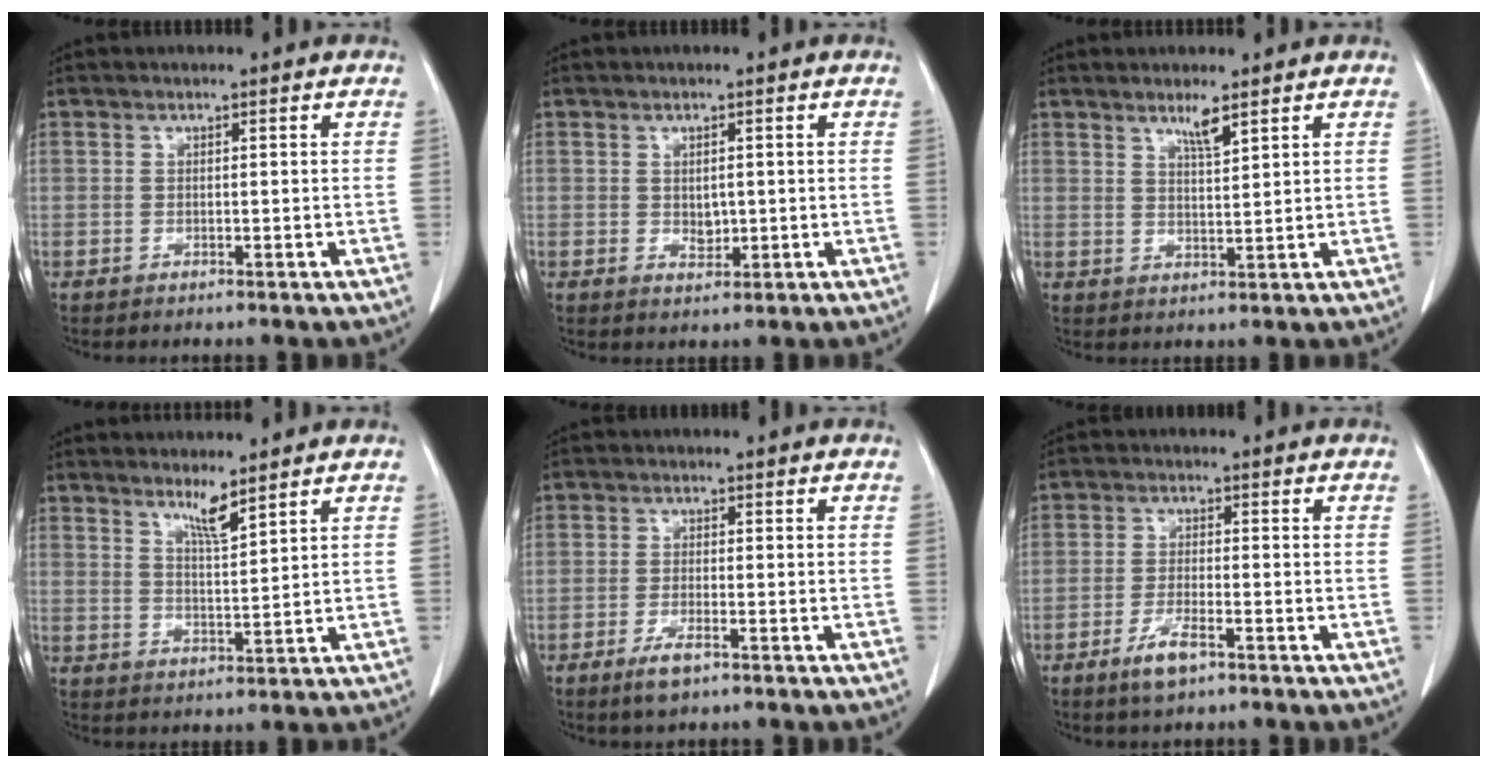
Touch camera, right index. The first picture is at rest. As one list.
[{"total": 2.2, "force": [0.1, 1.4, 1.7], "torque": [-0.027, -0.004, 0.008]}, {"total": 3.1, "force": [2.3, 0.0, 2.1], "torque": [-0.042, -0.005, 0.043]}, {"total": 3.8, "force": [3.0, -0.1, 2.3], "torque": [-0.043, -0.014, 0.057]}, {"total": 3.4, "force": [-2.2, 0.8, 2.5], "torque": [-0.054, -0.004, -0.036]}, {"total": 4.4, "force": [-2.8, 1.0, 3.2], "torque": [-0.070, -0.003, -0.047]}]